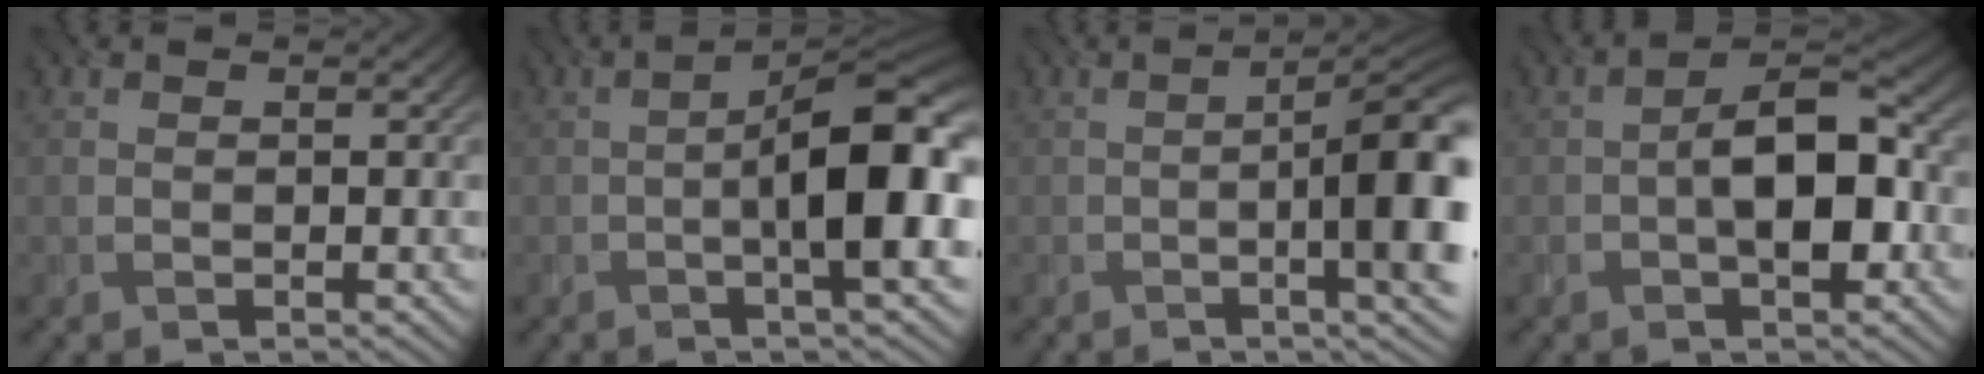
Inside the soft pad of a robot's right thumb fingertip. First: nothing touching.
{"total": 11.4, "force": [-1.9, 3.1, 10.9], "torque": [-0.153, 0.011, -0.035]}
{"total": 12.9, "force": [-1.4, 3.4, 12.4], "torque": [-0.150, 0.001, -0.024]}
{"total": 7.9, "force": [-1.7, 3.8, 6.7], "torque": [-0.101, 0.010, -0.033]}